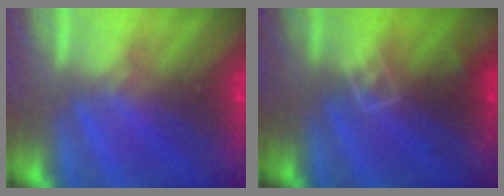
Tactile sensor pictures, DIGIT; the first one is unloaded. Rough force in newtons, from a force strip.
{"total": 2.8}